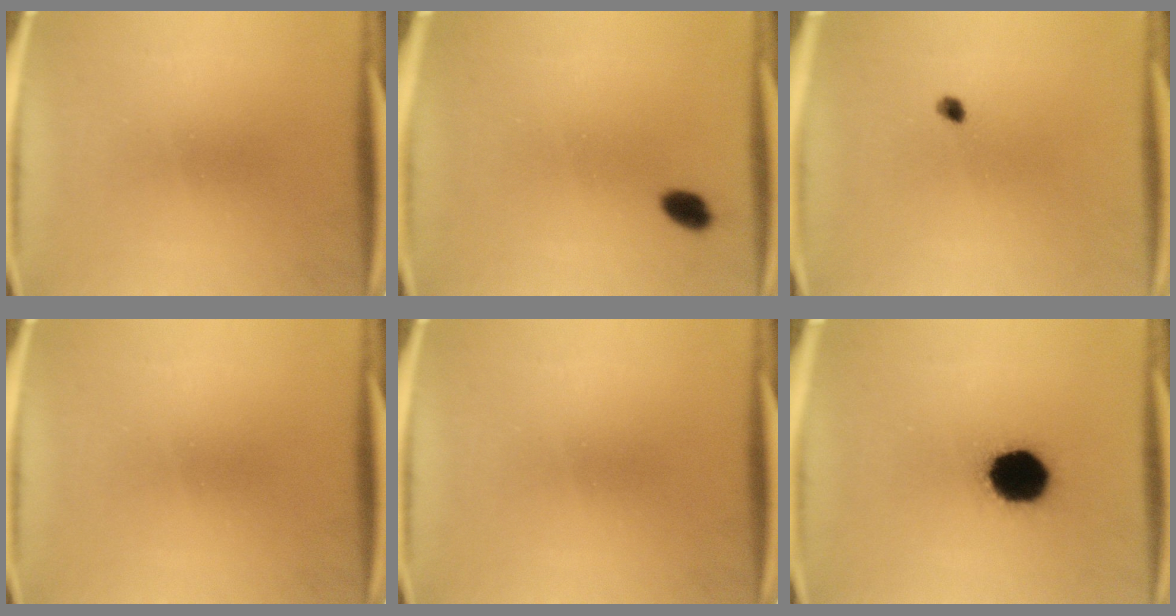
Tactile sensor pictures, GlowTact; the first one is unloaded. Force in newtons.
{"total": 2.9}
{"total": 1.2}
{"total": 0.0}
{"total": 0.0}
{"total": 15.0}